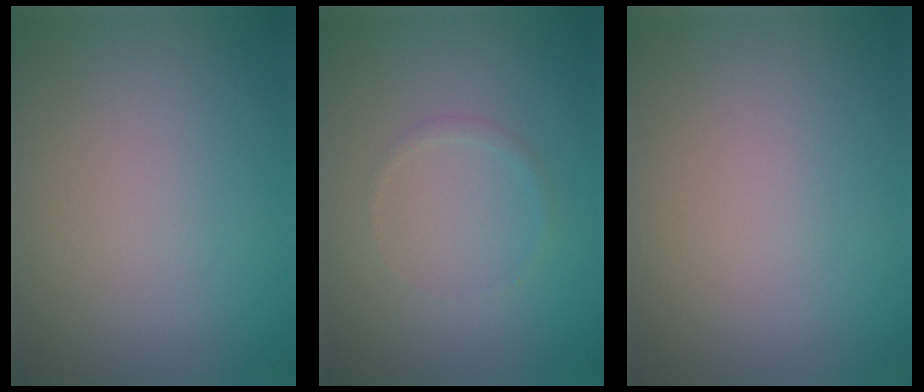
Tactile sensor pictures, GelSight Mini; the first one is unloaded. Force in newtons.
{"total": 0.6, "press": 0.6, "slide": 0.0}
{"total": 0.0}